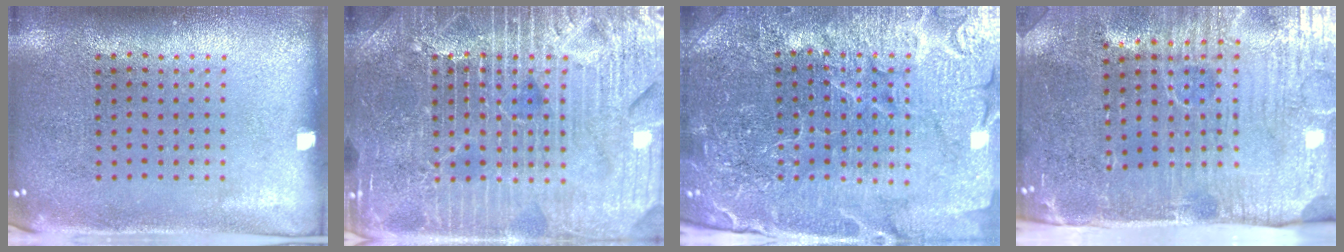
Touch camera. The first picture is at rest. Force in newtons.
{"total": 7.0, "press": 7.0, "slide": 0.8}
{"total": 5.4, "press": 5.0, "slide": 2.2}
{"total": 5.2, "press": 4.4, "slide": 2.8}